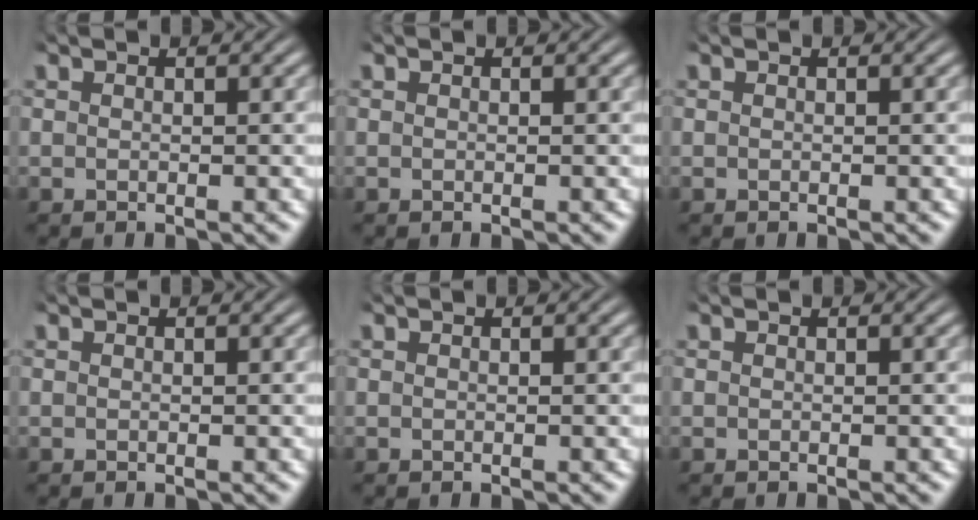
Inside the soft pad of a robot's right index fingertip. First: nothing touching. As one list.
[{"total": 0.0}, {"total": 0.0}, {"total": 0.0}, {"total": 0.0}, {"total": 0.0}]